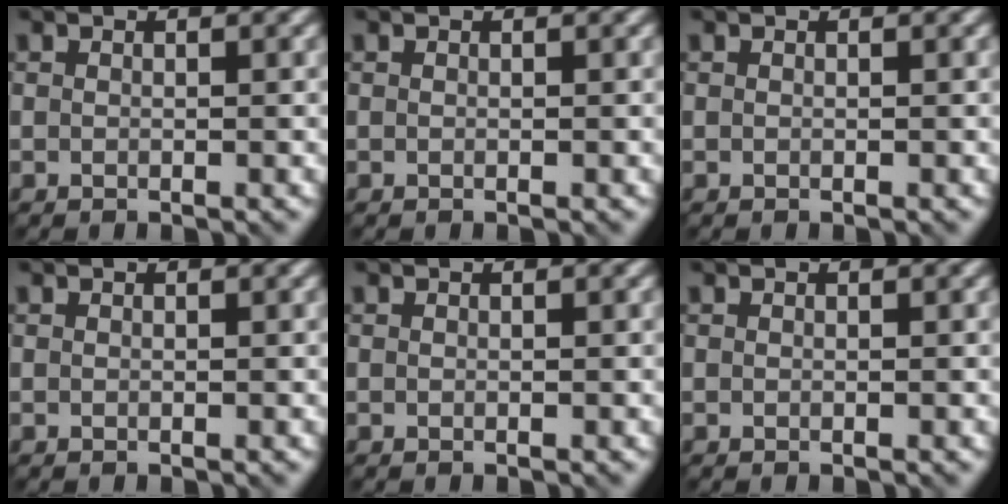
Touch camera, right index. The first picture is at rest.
{"total": 0.0}
{"total": 0.0}
{"total": 0.0}
{"total": 0.0}
{"total": 0.0}